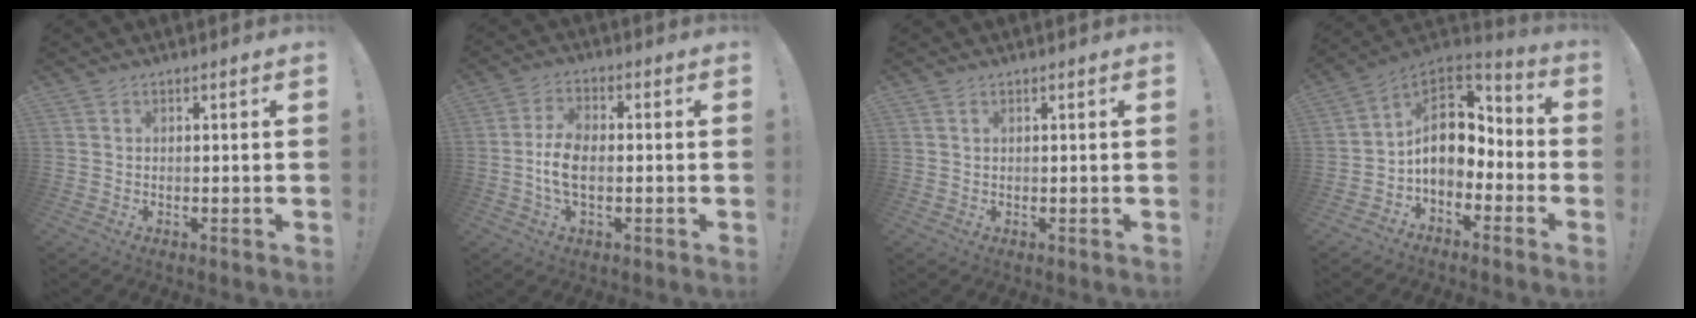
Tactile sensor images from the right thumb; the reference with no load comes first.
{"total": 7.7, "force": [-1.4, 4.0, 6.5], "torque": [-0.125, 0.000, -0.024]}
{"total": 0.6, "force": [0.3, 0.2, 0.5], "torque": [-0.013, 0.001, 0.007]}
{"total": 14.1, "force": [0.8, 10.4, 9.5], "torque": [-0.139, 0.003, 0.022]}